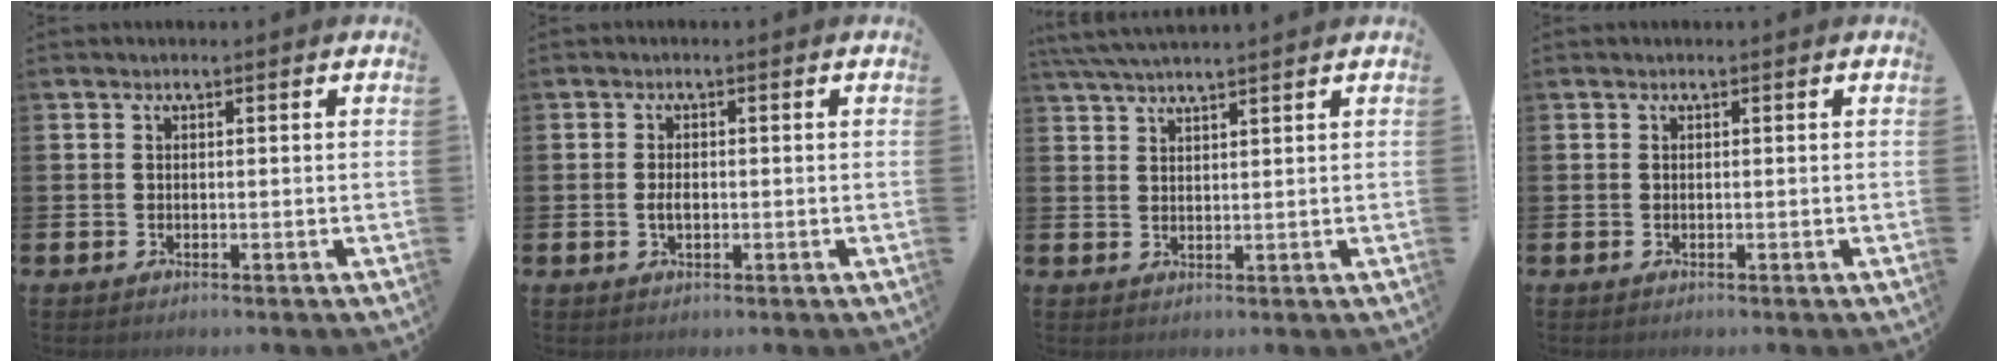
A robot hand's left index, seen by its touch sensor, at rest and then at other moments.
{"total": 1.8, "force": [-0.2, 1.0, 1.5], "torque": [-0.029, 0.004, -0.006]}
{"total": 3.7, "force": [3.5, -0.1, 1.2], "torque": [-0.037, -0.007, 0.067]}
{"total": 0.0}